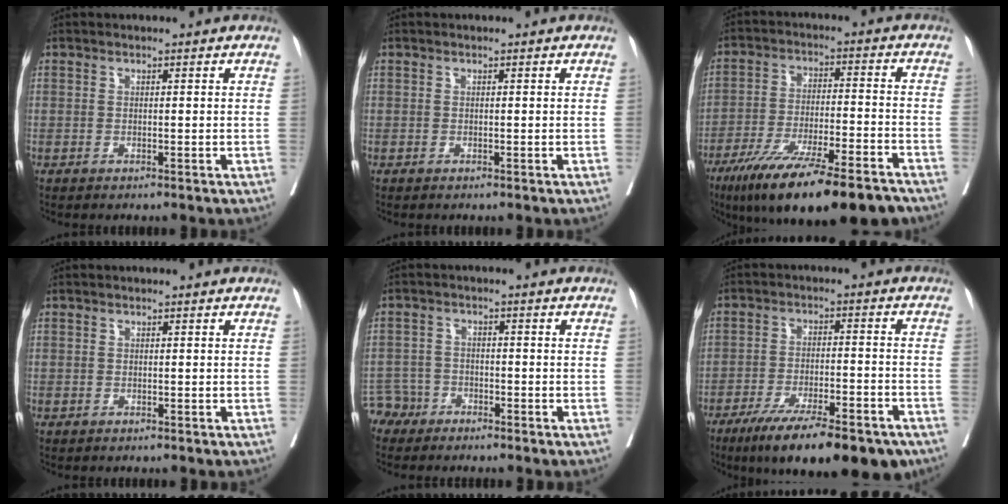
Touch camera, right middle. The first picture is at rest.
{"total": 0.0}
{"total": 20.1, "force": [-14.9, 3.0, 13.1], "torque": [-0.185, -0.023, -0.239]}
{"total": 0.0}
{"total": 3.5, "force": [-2.8, 2.0, -0.8], "torque": [0.012, 0.006, -0.058]}
{"total": 18.0, "force": [-13.1, 3.8, 11.7], "torque": [-0.146, -0.013, -0.203]}